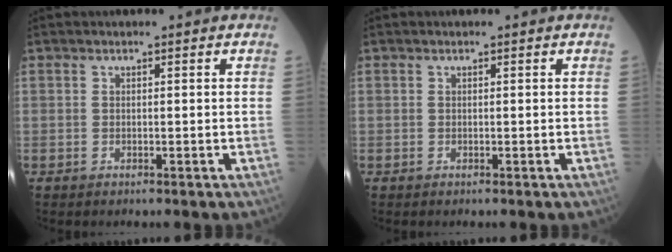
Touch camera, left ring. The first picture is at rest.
{"total": 0.0}